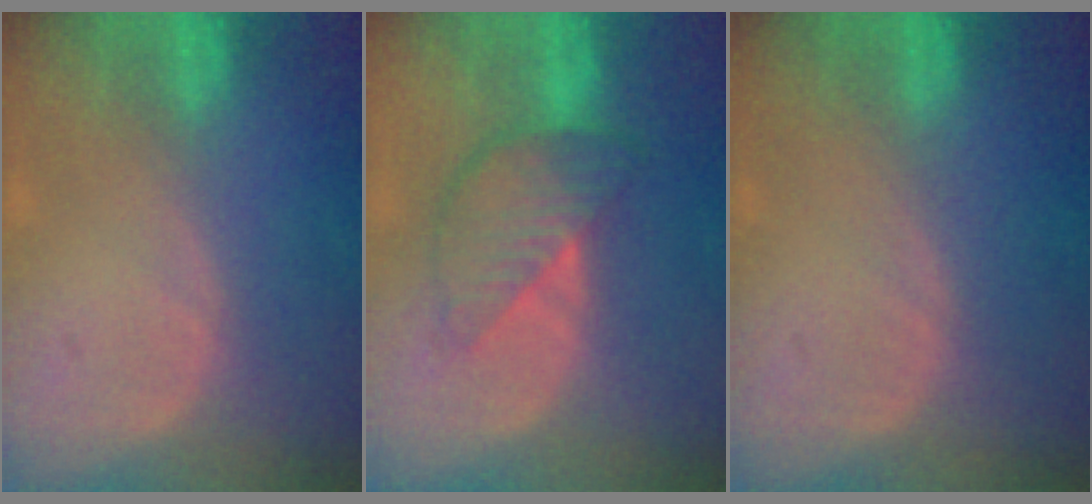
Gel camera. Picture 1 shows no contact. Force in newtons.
{"total": 6.3, "press": 6.3, "slide": 0.2}
{"total": 0.0}